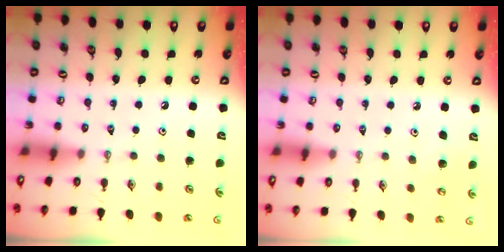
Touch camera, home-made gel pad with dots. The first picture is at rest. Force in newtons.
{"total": 5.9, "press": 5.9, "slide": 0.6}